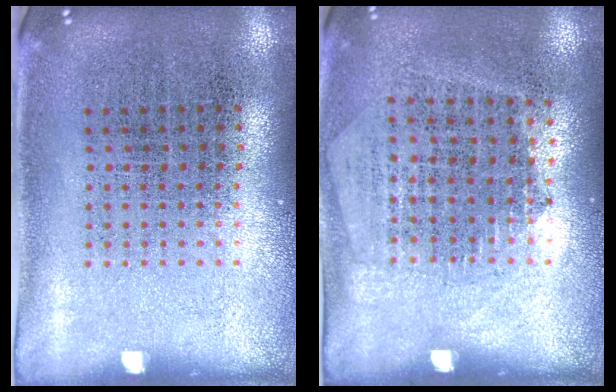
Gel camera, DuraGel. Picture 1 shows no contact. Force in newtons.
{"total": 1.2, "press": 1.1, "slide": 0.5}